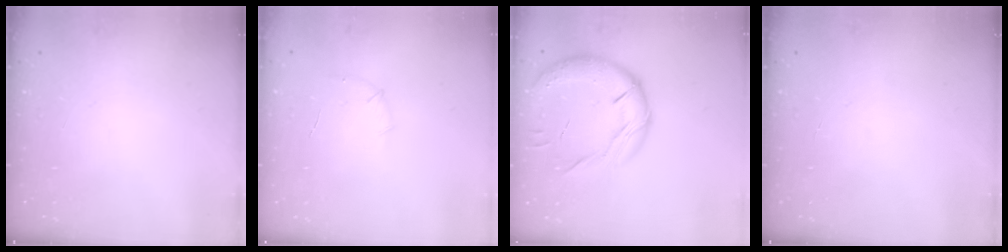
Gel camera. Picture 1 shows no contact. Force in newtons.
{"total": 5.0, "press": 4.8, "slide": 1.4}
{"total": 17.8, "press": 17.6, "slide": 2.9}
{"total": 0.0}